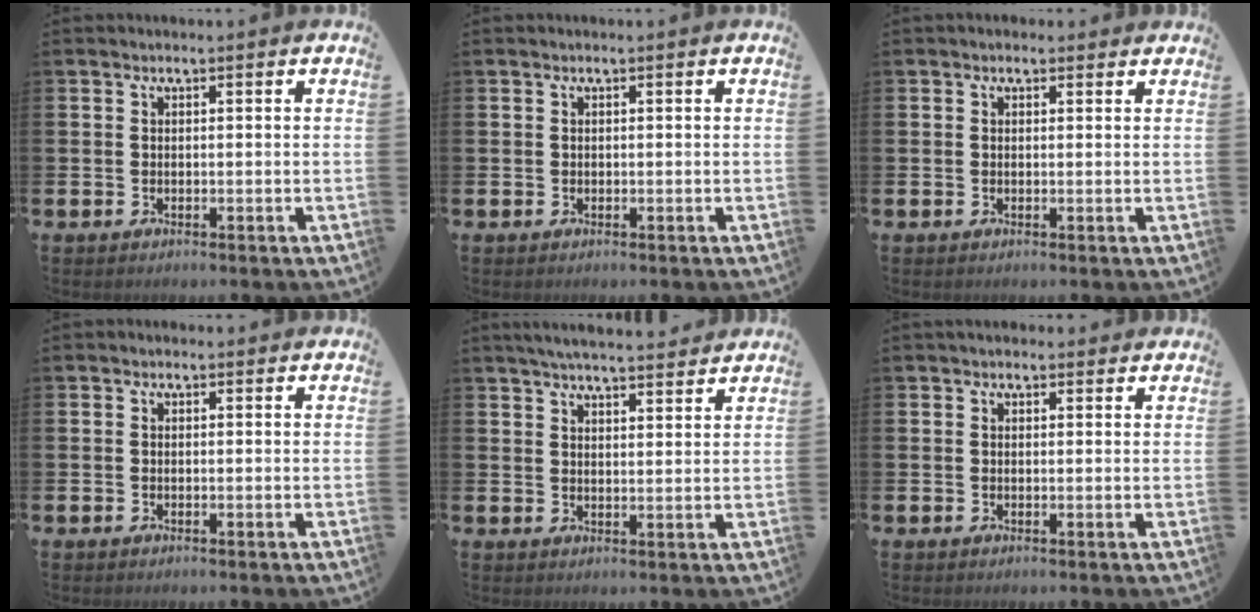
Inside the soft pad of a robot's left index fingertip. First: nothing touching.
{"total": 0.0}
{"total": 0.8, "force": [0.6, 0.6, 0.2], "torque": [0.009, 0.004, 0.006]}
{"total": 0.0}
{"total": 4.7, "force": [4.6, 0.2, 1.0], "torque": [-0.027, -0.020, 0.082]}
{"total": 1.3, "force": [1.1, 0.6, 0.3], "torque": [0.006, 0.002, 0.017]}